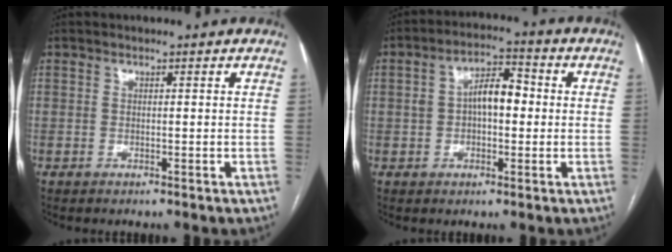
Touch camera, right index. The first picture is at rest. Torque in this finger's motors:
{"motor_torque": [0.23, -0.03, 0.18, 0.05]}